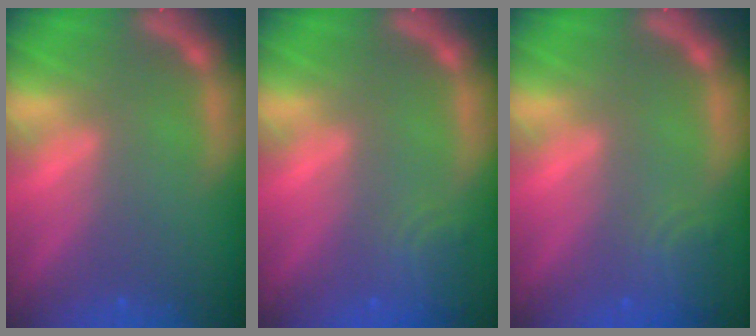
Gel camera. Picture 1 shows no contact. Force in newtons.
{"total": 2.9}
{"total": 2.9}